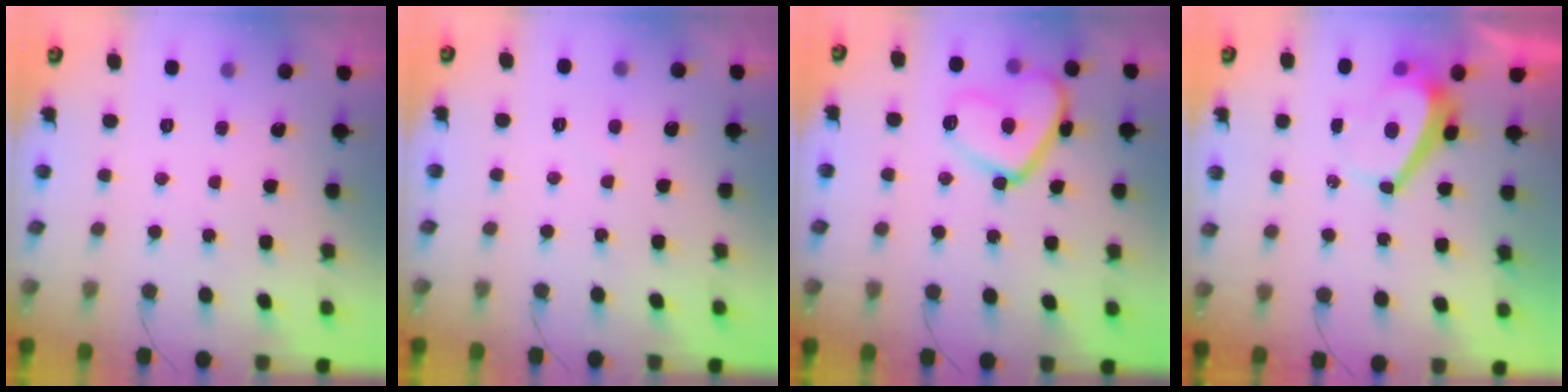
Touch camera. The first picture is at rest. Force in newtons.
{"total": 2.5, "press": 2.5, "slide": 0.2}
{"total": 14.2, "press": 14.1, "slide": 1.2}
{"total": 4.6, "press": 4.6, "slide": 0.5}